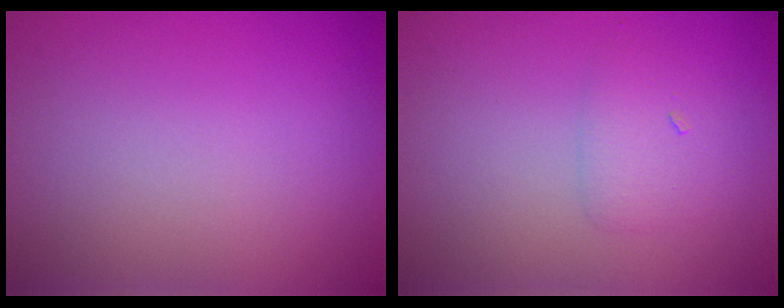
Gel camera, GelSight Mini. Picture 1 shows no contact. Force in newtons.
{"total": 1.7, "press": 1.7, "slide": 0.1}